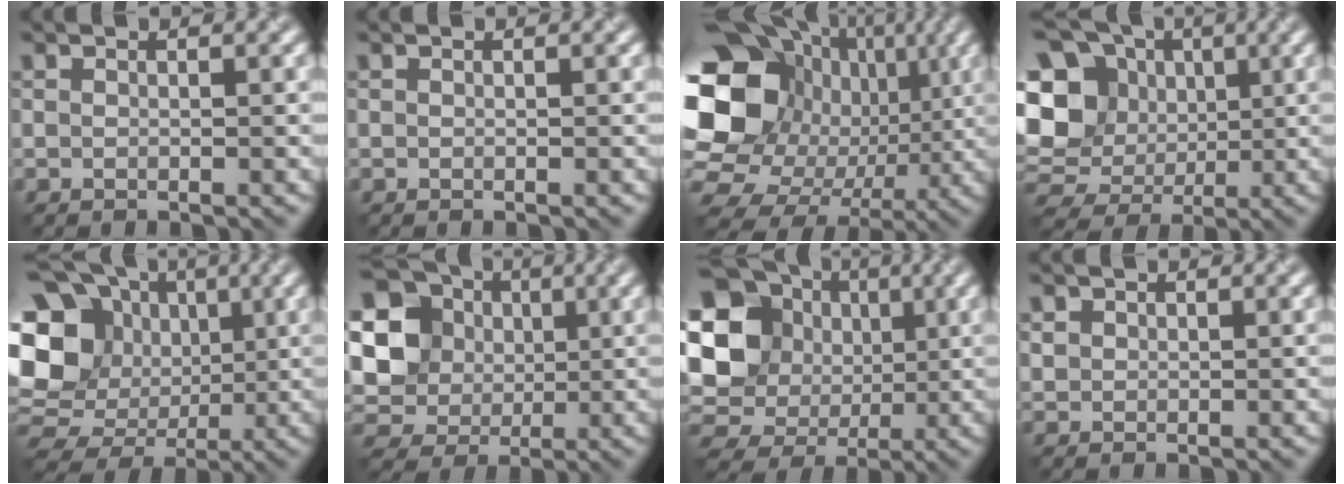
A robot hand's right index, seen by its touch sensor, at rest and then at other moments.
{"total": 0.0}
{"total": 20.1, "force": [0.9, 17.3, 10.2], "torque": [-0.204, 0.004, -0.001]}
{"total": 15.0, "force": [1.2, 13.0, 7.2], "torque": [-0.186, 0.030, 0.008]}
{"total": 18.1, "force": [0.9, 15.8, 8.7], "torque": [-0.205, 0.019, 0.005]}
{"total": 15.8, "force": [3.6, 14.3, 5.7], "torque": [-0.178, 0.019, 0.058]}
{"total": 17.4, "force": [2.6, 15.8, 6.8], "torque": [-0.188, 0.023, 0.026]}
{"total": 1.1, "force": [0.4, 1.0, 0.2], "torque": [0.001, -0.003, 0.010]}